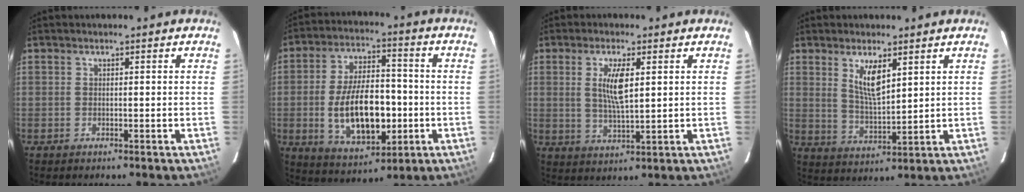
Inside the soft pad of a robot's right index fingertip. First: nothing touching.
{"total": 16.2, "force": [-3.0, 8.2, 13.6], "torque": [-0.260, 0.004, -0.033]}
{"total": 6.3, "force": [1.6, 1.6, 5.8], "torque": [-0.110, -0.003, 0.033]}
{"total": 6.6, "force": [3.2, 2.0, 5.4], "torque": [-0.098, -0.009, 0.066]}